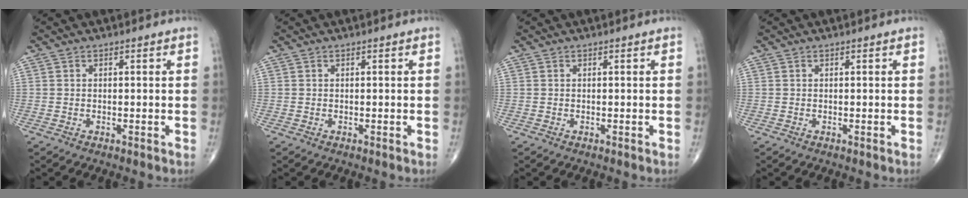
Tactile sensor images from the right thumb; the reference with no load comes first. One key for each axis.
{"total": 0.0}
{"total": 0.0}
{"total": 0.0}